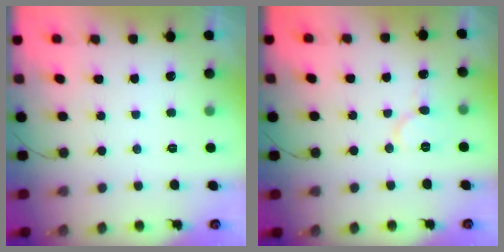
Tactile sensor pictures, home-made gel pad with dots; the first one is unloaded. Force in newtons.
{"total": 6.1, "press": 6.1, "slide": 0.5}